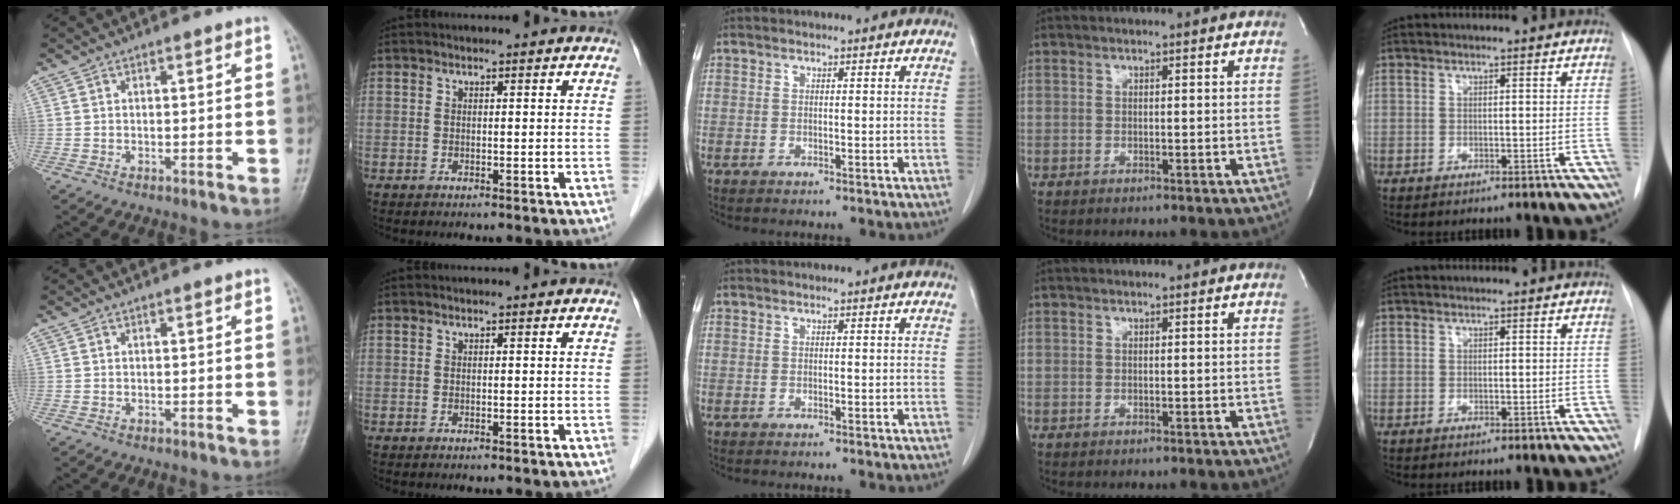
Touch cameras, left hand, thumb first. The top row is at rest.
{}